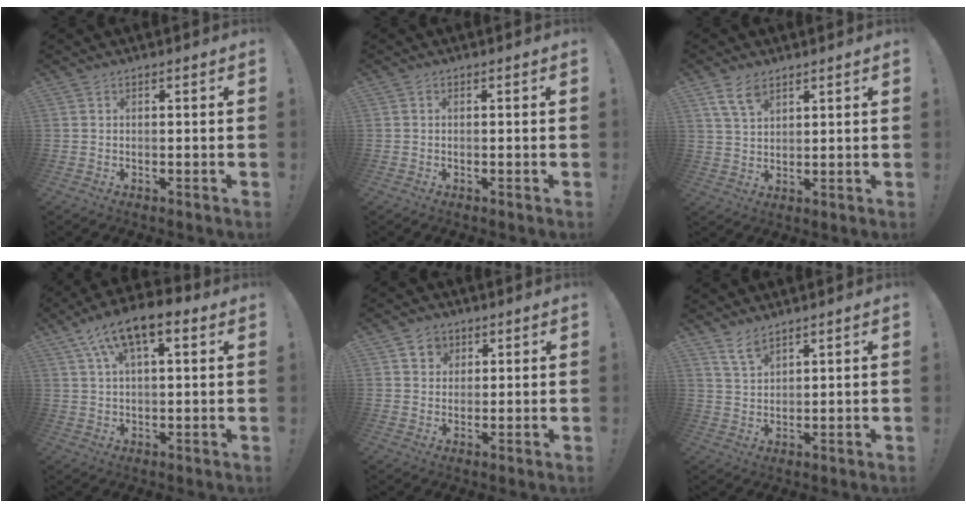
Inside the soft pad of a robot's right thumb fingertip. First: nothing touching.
{"total": 0.0}
{"total": 6.7, "force": [4.4, 3.2, 3.8], "torque": [-0.070, -0.016, 0.085]}
{"total": 11.2, "force": [5.6, 4.8, 8.4], "torque": [-0.150, -0.009, 0.103]}
{"total": 5.3, "force": [2.8, 4.3, 1.2], "torque": [-0.012, -0.014, 0.052]}
{"total": 5.5, "force": [4.4, 1.9, 2.7], "torque": [-0.056, -0.022, 0.084]}